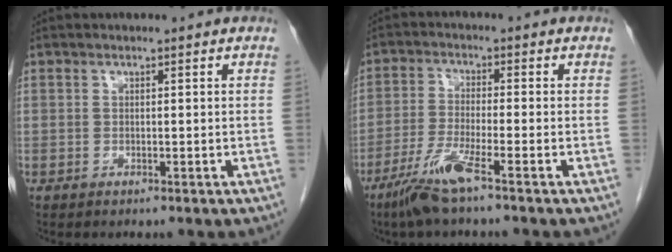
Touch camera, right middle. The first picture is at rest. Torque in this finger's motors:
{"motor_torque": [0.78, -0.67, 0.12, 0.07]}